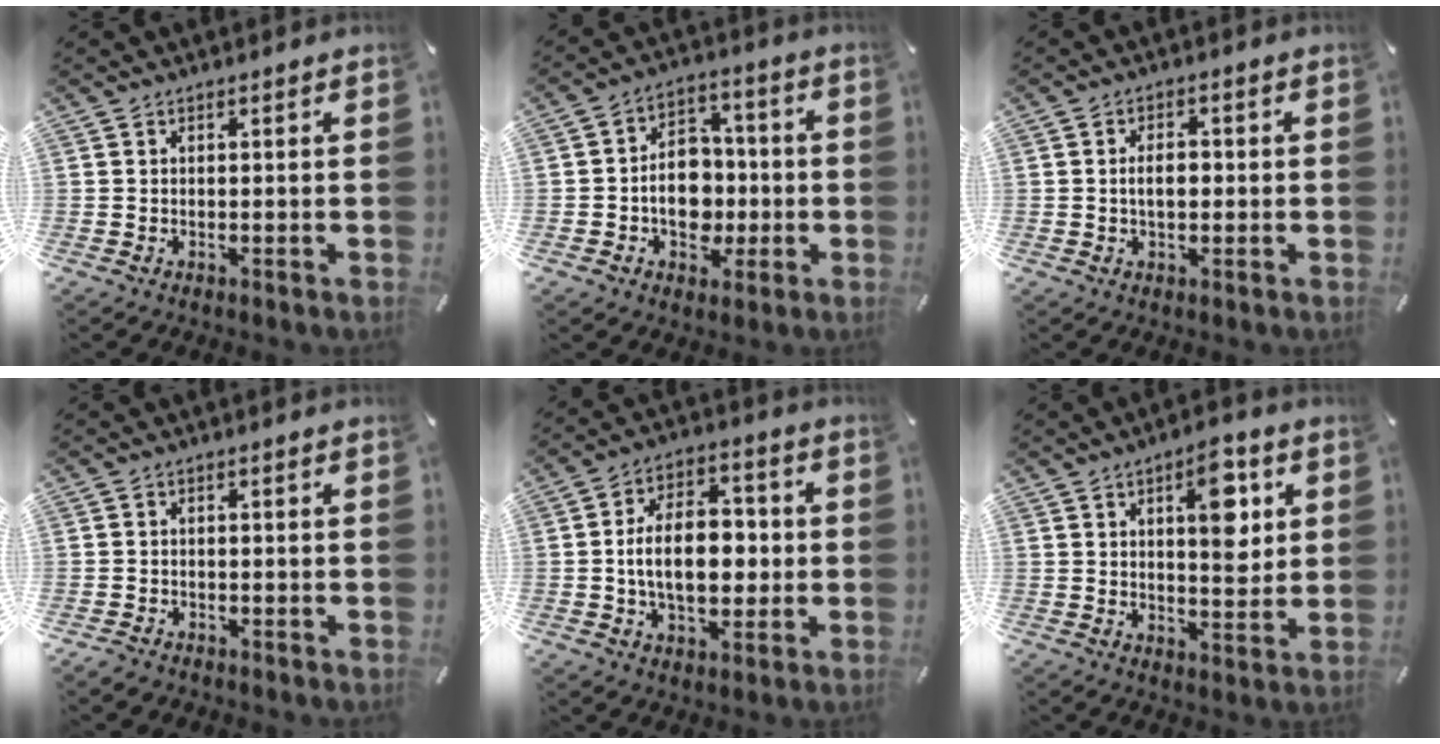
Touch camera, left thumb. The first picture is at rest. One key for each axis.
{"total": 10.9, "fx": -2.2, "fy": 8.9, "fz": 5.9, "tx": -0.087, "ty": 0.020, "tz": -0.036}
{"total": 4.3, "fx": -0.3, "fy": 2.4, "fz": 3.5, "tx": -0.059, "ty": 0.005, "tz": -0.008}
{"total": 1.3, "fx": -1.1, "fy": 0.7, "fz": 0.1, "tx": -0.003, "ty": 0.009, "tz": -0.025}
{"total": 13.5, "fx": -1.2, "fy": 8.9, "fz": 10.1, "tx": -0.171, "ty": 0.009, "tz": -0.021}
{"total": 10.9, "fx": 4.1, "fy": 5.1, "fz": 8.7, "tx": -0.107, "ty": -0.019, "tz": 0.063}